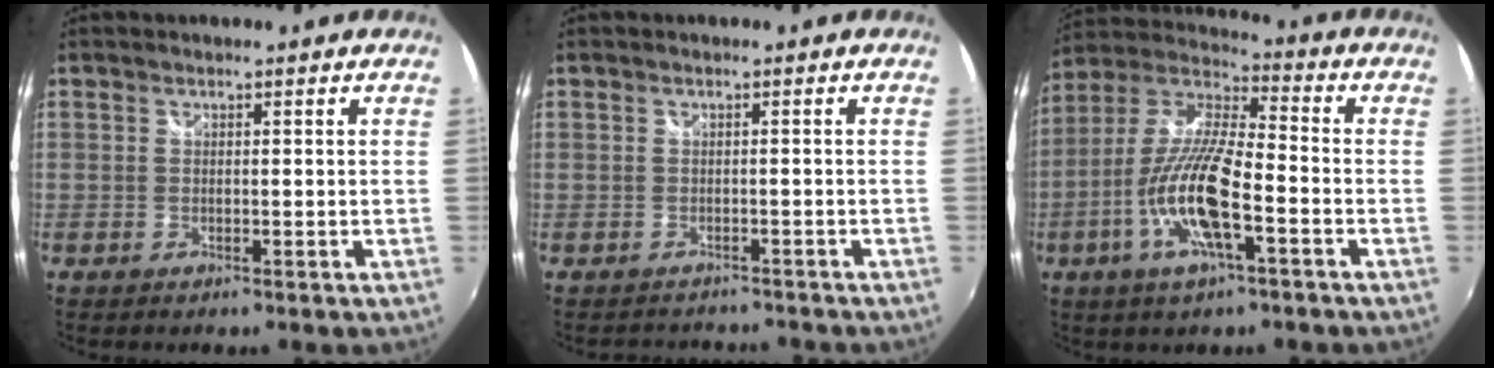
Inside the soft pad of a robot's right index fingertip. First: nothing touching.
{"total": 3.5, "force": [-3.1, 1.6, 0.5], "torque": [-0.007, 0.002, -0.045]}
{"total": 15.6, "force": [-5.8, 3.6, 14.0], "torque": [-0.284, -0.009, -0.116]}